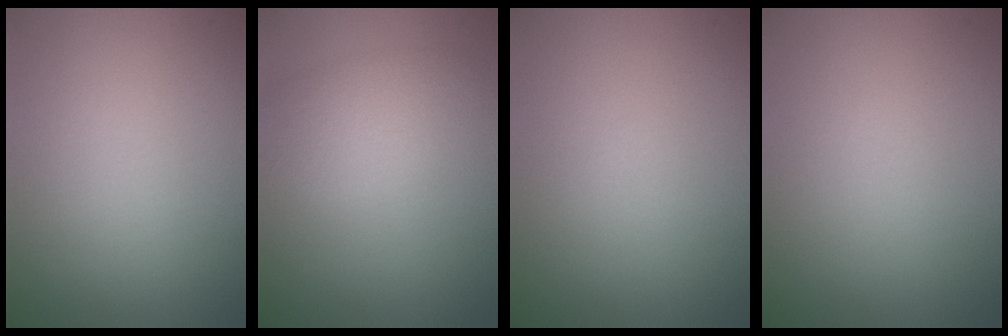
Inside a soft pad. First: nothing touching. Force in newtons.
{"total": 3.7, "press": 3.7, "slide": 0.2}
{"total": 0.0}
{"total": 0.0}